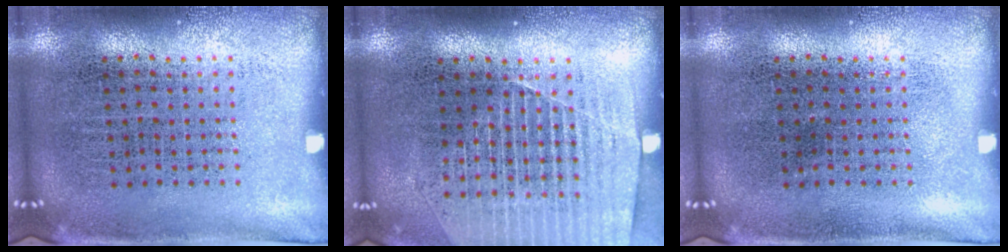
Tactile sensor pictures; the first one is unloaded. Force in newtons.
{"total": 1.5, "press": 1.4, "slide": 0.5}
{"total": 0.0}